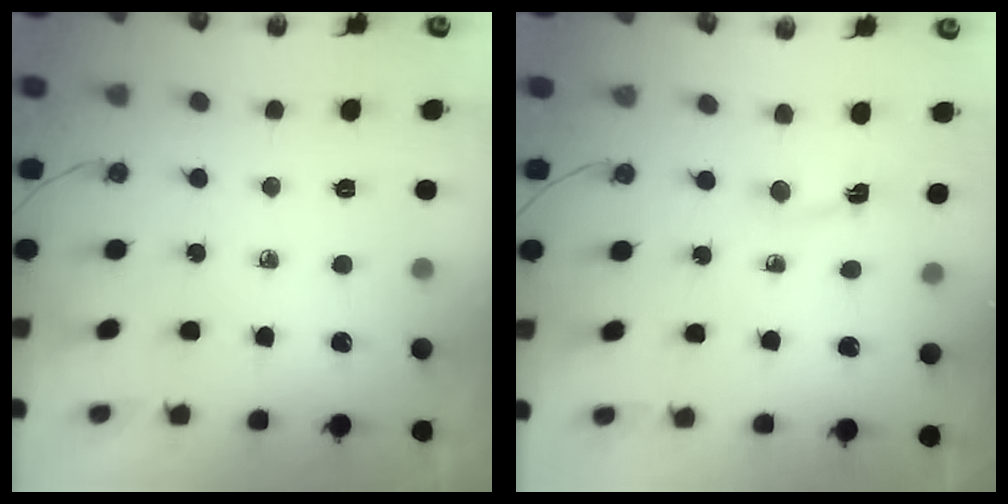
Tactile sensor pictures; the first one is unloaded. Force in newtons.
{"total": 1.4, "press": 1.4, "slide": 0.1}